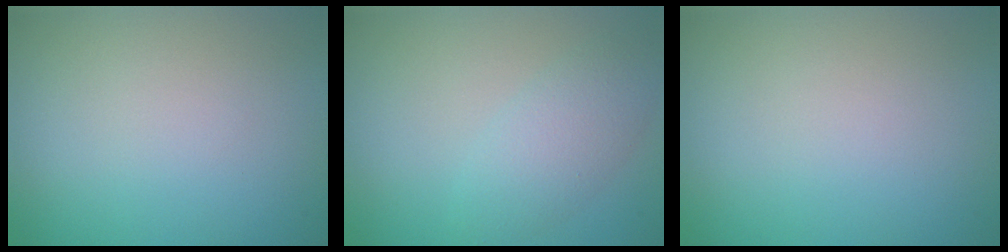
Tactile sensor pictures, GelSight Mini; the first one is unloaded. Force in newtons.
{"total": 2.8, "press": 2.8, "slide": 0.1}
{"total": 0.0}